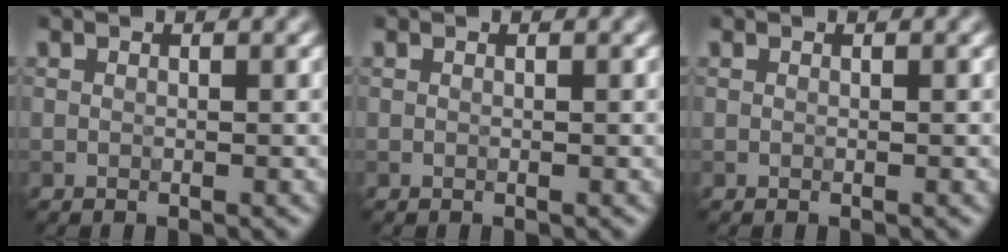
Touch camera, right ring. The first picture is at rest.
{"total": 0.0}
{"total": 0.0}